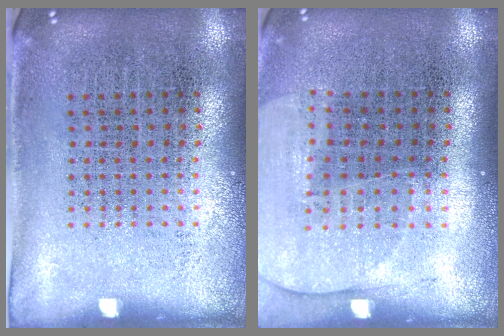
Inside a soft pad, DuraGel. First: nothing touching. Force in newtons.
{"total": 1.4, "press": 1.3, "slide": 0.5}